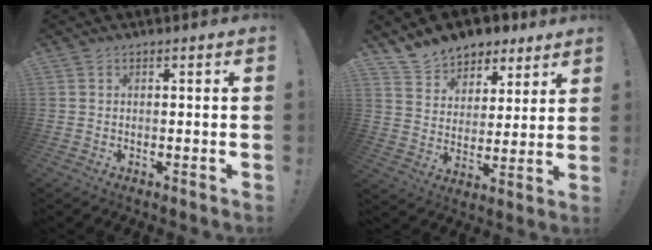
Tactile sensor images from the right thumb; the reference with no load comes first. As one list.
[{"total": 11.0, "force": [9.0, 6.0, 1.6], "torque": [-0.040, -0.067, 0.174]}]